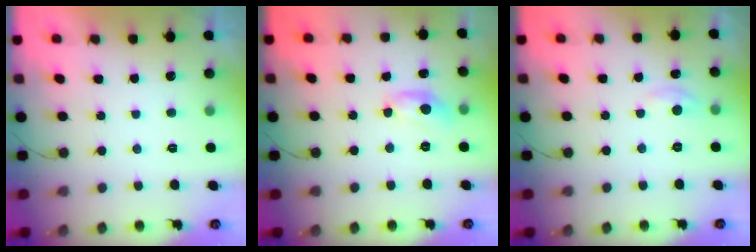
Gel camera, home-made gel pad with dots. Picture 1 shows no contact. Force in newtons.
{"total": 7.5, "press": 7.4, "slide": 0.4}
{"total": 3.1, "press": 3.1, "slide": 0.4}